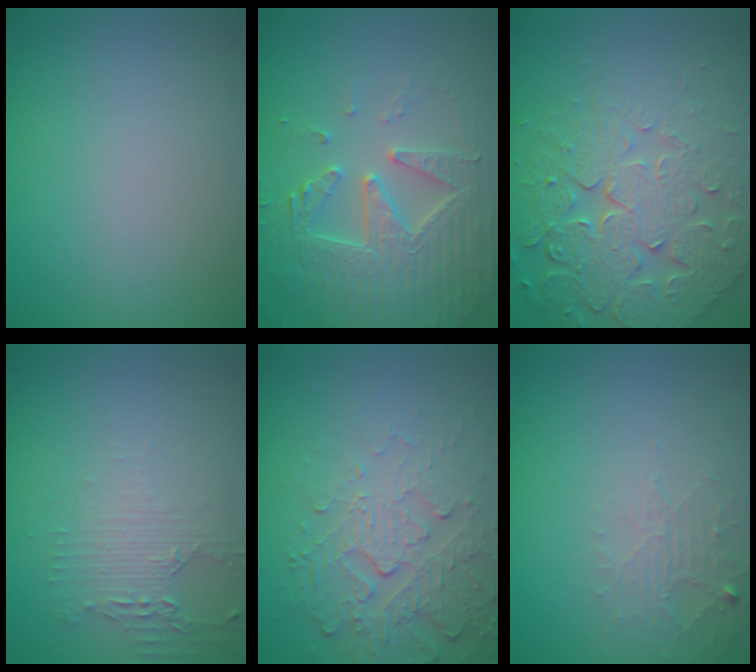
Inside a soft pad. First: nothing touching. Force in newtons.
{"total": 4.8, "press": 4.7, "slide": 0.9}
{"total": 8.0, "press": 5.8, "slide": 5.4}
{"total": 2.1, "press": 1.6, "slide": 1.4}
{"total": 5.2, "press": 3.5, "slide": 3.9}
{"total": 1.9, "press": 1.9, "slide": 0.3}